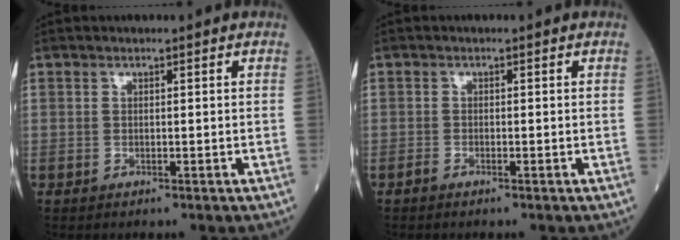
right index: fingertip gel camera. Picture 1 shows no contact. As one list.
[{"total": 0.9, "force": [-0.7, 0.0, 0.6], "torque": [-0.016, -0.002, -0.010]}]